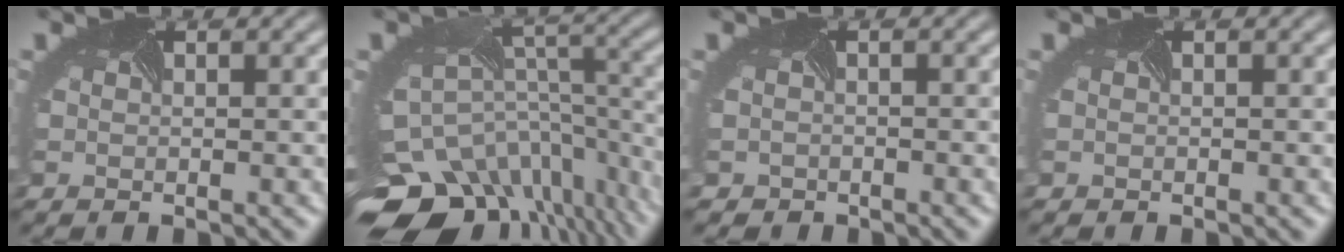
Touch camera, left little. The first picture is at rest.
{"total": 14.9, "force": [-11.0, 8.4, 5.4], "torque": [-0.130, -0.039, -0.136]}
{"total": 1.7, "force": [-1.2, 1.0, -0.5], "torque": [0.016, -0.015, -0.019]}
{"total": 0.6, "force": [-0.4, 0.0, -0.4], "torque": [0.006, -0.007, -0.005]}